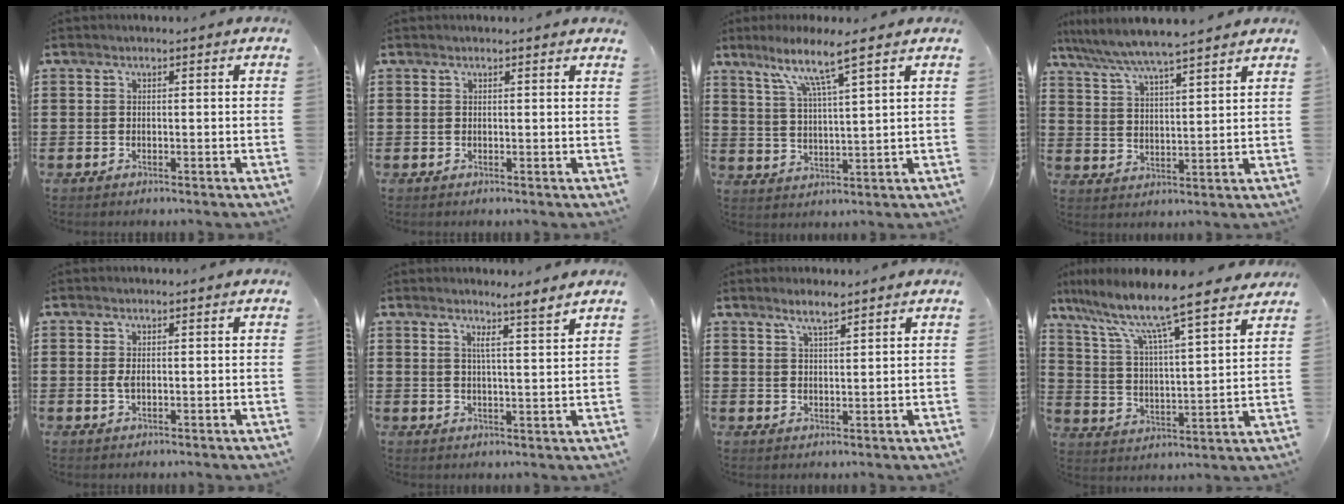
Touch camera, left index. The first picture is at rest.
{"total": 0.7, "force": [0.6, -0.1, 0.4], "torque": [-0.009, -0.003, 0.012]}
{"total": 7.8, "force": [5.5, 0.1, 5.6], "torque": [-0.123, -0.020, 0.092]}
{"total": 5.9, "force": [5.4, -0.2, 2.4], "torque": [-0.067, -0.028, 0.091]}
{"total": 1.3, "force": [0.0, 0.6, 1.2], "torque": [-0.032, 0.000, -0.004]}
{"total": 3.7, "force": [2.8, -1.0, 2.3], "torque": [-0.052, -0.013, 0.046]}
{"total": 3.0, "force": [2.4, 0.5, 1.8], "torque": [-0.038, 0.004, 0.044]}
{"total": 9.2, "force": [7.8, 0.3, 4.9], "torque": [-0.126, -0.050, 0.126]}